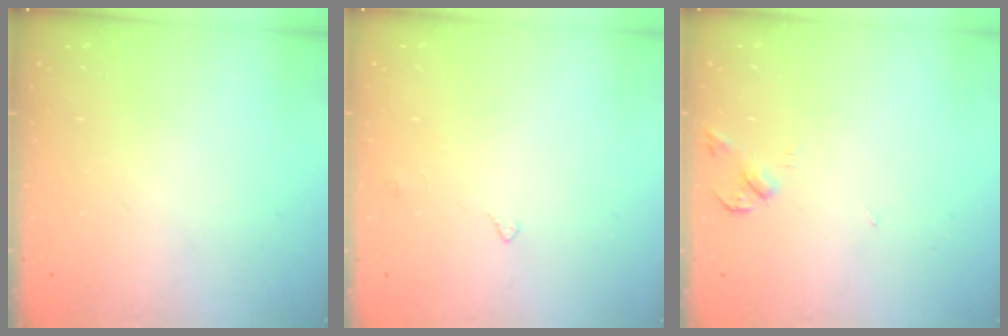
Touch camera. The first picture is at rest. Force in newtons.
{"total": 2.5, "press": 2.5, "slide": 0.3}
{"total": 4.3, "press": 4.3, "slide": 0.8}